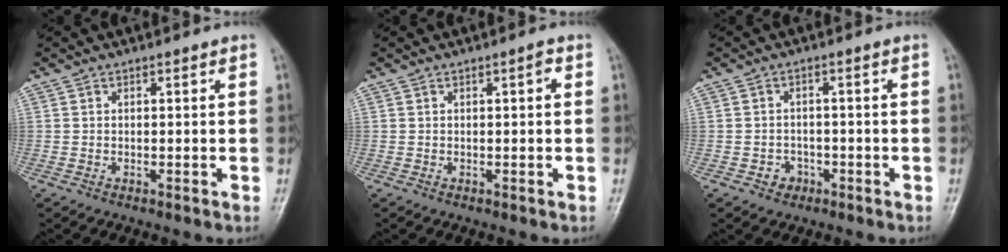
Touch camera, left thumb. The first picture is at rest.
{"total": 1.0, "force": [0.2, 0.2, 1.0], "torque": [-0.016, 0.002, 0.000]}
{"total": 2.7, "force": [-1.3, 2.3, 0.7], "torque": [0.004, 0.012, -0.021]}